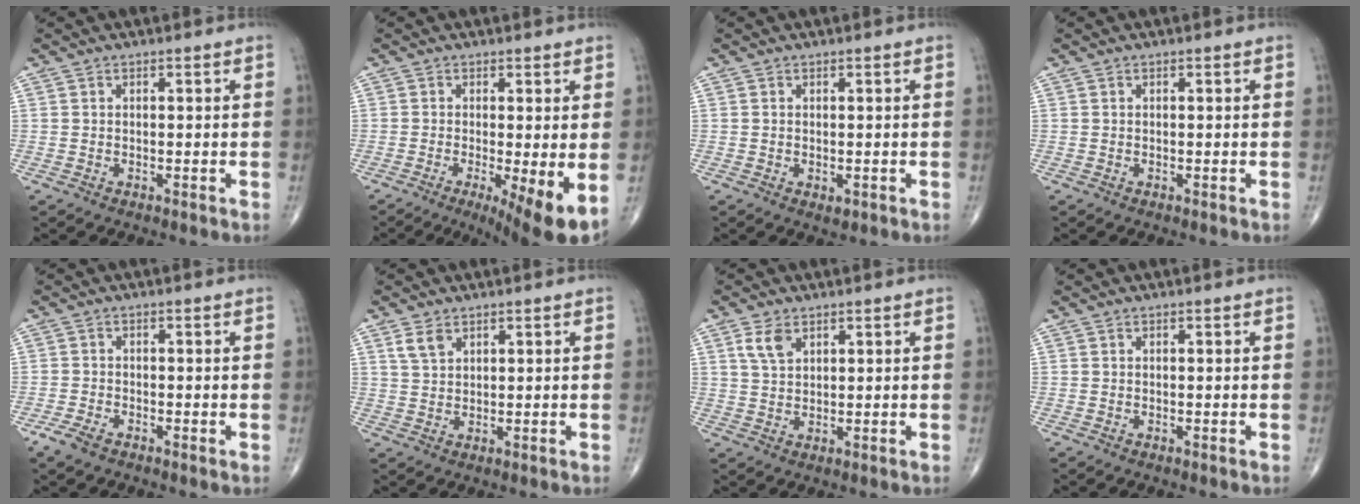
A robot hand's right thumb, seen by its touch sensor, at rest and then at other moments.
{"total": 9.5, "force": [-2.7, 1.9, 9.0], "torque": [-0.134, -0.022, -0.041]}
{"total": 1.3, "force": [-0.3, 0.8, 0.9], "torque": [-0.011, -0.003, -0.002]}
{"total": 0.0}
{"total": 3.0, "force": [-1.9, 1.3, 2.0], "torque": [-0.046, -0.001, -0.041]}
{"total": 3.3, "force": [2.0, 2.0, 1.8], "torque": [-0.031, -0.006, 0.046]}
{"total": 4.2, "force": [2.2, 2.4, 2.6], "torque": [-0.047, -0.005, 0.047]}
{"total": 0.0}